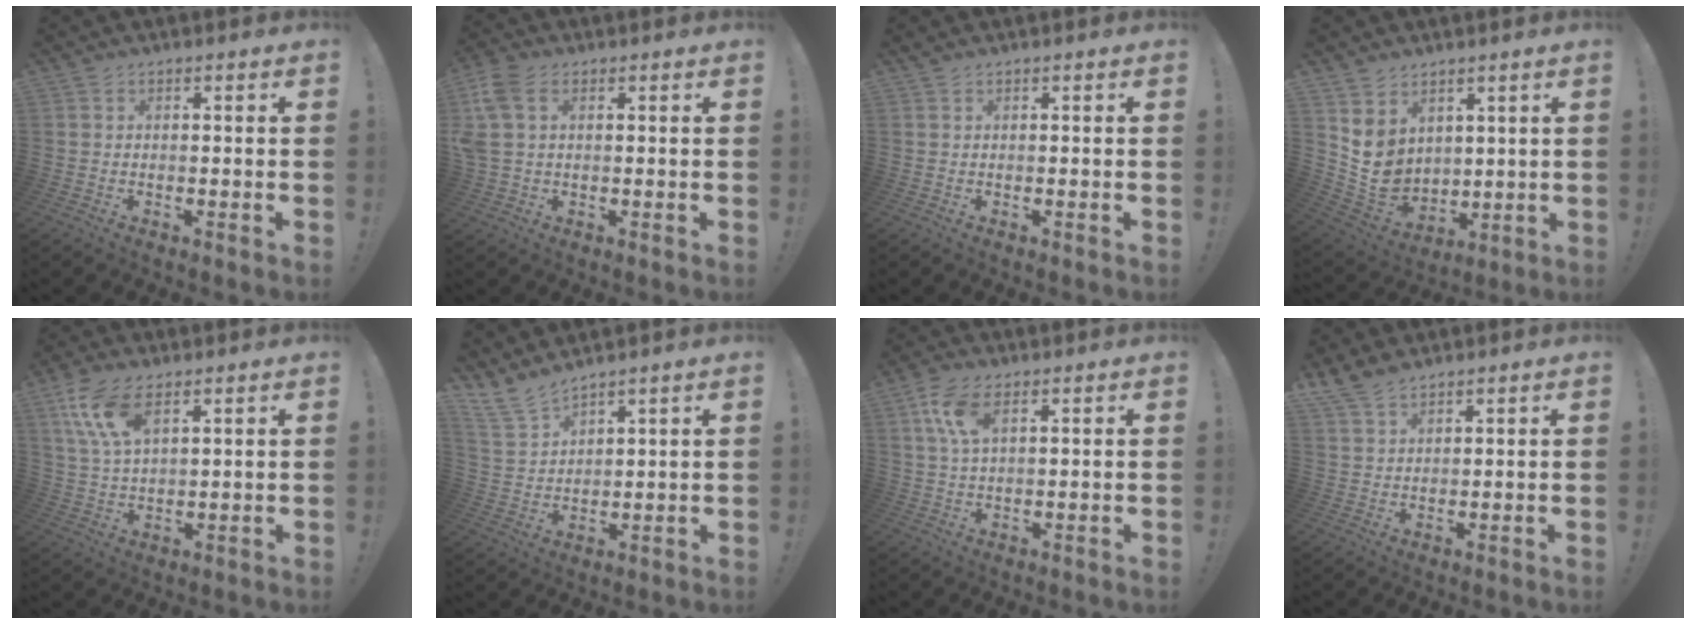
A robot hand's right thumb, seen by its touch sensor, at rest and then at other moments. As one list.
[{"total": 9.1, "force": [2.7, 5.7, 6.5], "torque": [-0.154, -0.006, 0.053]}, {"total": 0.0}, {"total": 9.0, "force": [3.4, 7.6, 3.4], "torque": [-0.070, -0.039, 0.073]}, {"total": 11.0, "force": [5.9, 5.2, 7.6], "torque": [-0.146, -0.016, 0.112]}, {"total": 8.5, "force": [7.7, 3.0, 2.2], "torque": [-0.052, -0.047, 0.152]}, {"total": 7.7, "force": [3.4, 3.6, 5.9], "torque": [-0.123, -0.007, 0.061]}, {"total": 5.6, "force": [4.7, 2.0, 2.3], "torque": [-0.052, -0.021, 0.093]}]